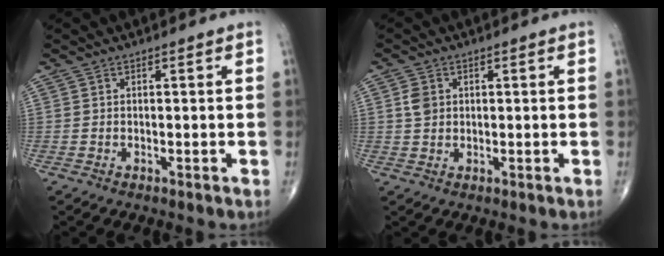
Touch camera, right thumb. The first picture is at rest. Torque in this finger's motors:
{"motor_torque": [0.36, 0.78, 0.56, 0.38, 0.02]}